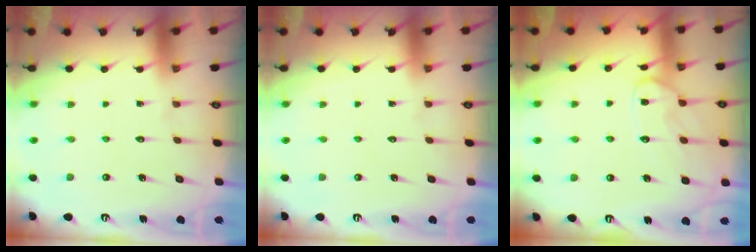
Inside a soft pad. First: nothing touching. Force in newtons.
{"total": 0.0}
{"total": 11.5, "press": 11.5, "slide": 1.0}